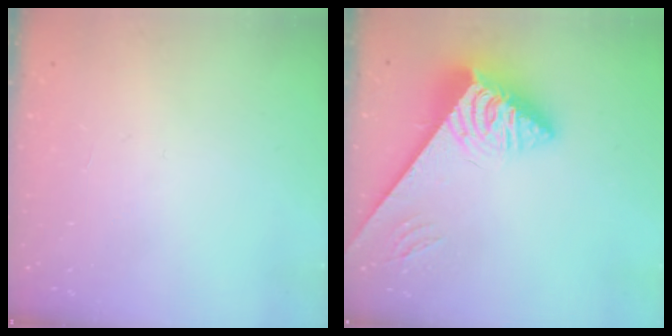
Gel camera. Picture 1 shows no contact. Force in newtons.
{"total": 5.5, "press": 5.5, "slide": 0.5}